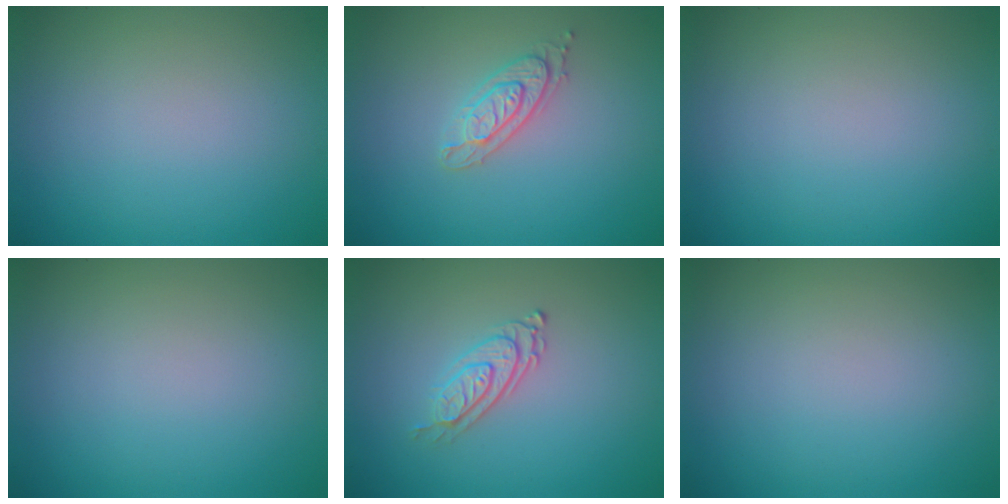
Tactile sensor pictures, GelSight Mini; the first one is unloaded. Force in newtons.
{"total": 2.3, "press": 2.2, "slide": 0.5}
{"total": 0.0}
{"total": 0.0}
{"total": 2.7, "press": 2.0, "slide": 1.8}
{"total": 0.0}